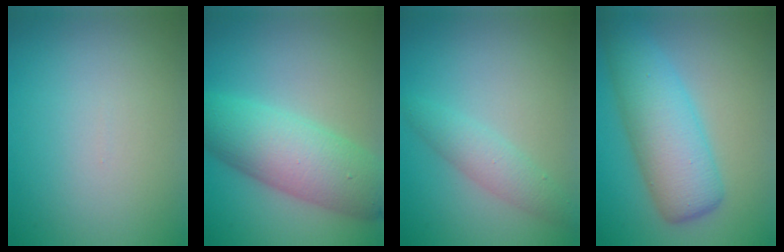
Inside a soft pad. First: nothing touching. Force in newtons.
{"total": 7.7, "press": 7.7, "slide": 0.1}
{"total": 2.4, "press": 2.4, "slide": 0.1}
{"total": 6.9, "press": 6.9, "slide": 0.1}